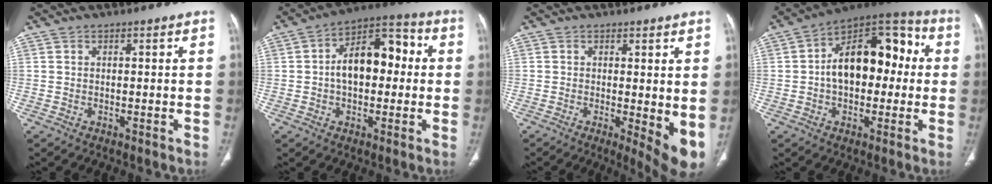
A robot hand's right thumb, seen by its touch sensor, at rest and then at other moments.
{"total": 13.3, "force": [0.6, 8.1, 10.5], "torque": [-0.137, 0.036, 0.000]}
{"total": 7.7, "force": [-0.2, 2.4, 7.3], "torque": [-0.100, -0.020, 0.001]}
{"total": 18.1, "force": [1.0, 11.1, 14.2], "torque": [-0.177, 0.048, 0.008]}